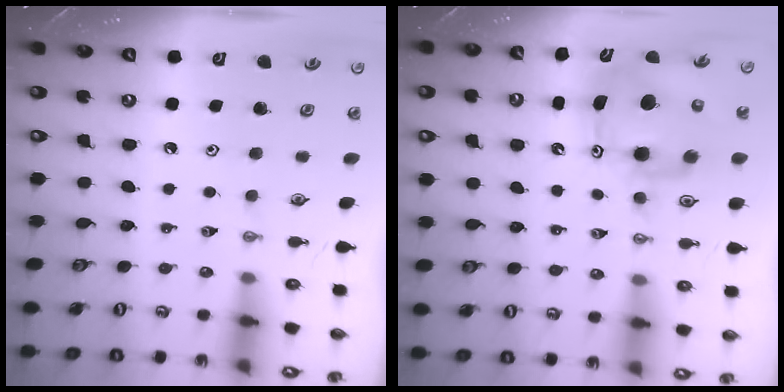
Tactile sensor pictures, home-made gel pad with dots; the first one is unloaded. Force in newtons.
{"total": 9.7, "press": 9.7, "slide": 0.9}